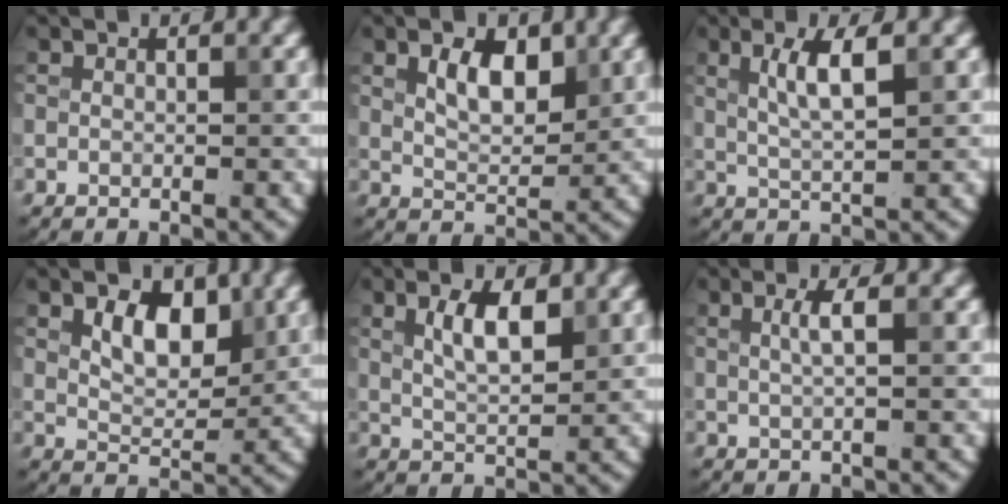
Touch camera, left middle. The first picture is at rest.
{"total": 3.5, "force": [1.6, 1.7, 2.6], "torque": [-0.048, 0.000, 0.029]}
{"total": 3.5, "force": [1.3, 0.7, 3.2], "torque": [-0.060, -0.001, 0.025]}
{"total": 4.3, "force": [1.8, 2.4, 3.0], "torque": [-0.054, -0.001, 0.028]}
{"total": 3.4, "force": [1.5, 1.2, 2.9], "torque": [-0.057, 0.001, 0.028]}
{"total": 1.8, "force": [0.4, 0.5, 1.7], "torque": [-0.031, 0.002, 0.005]}